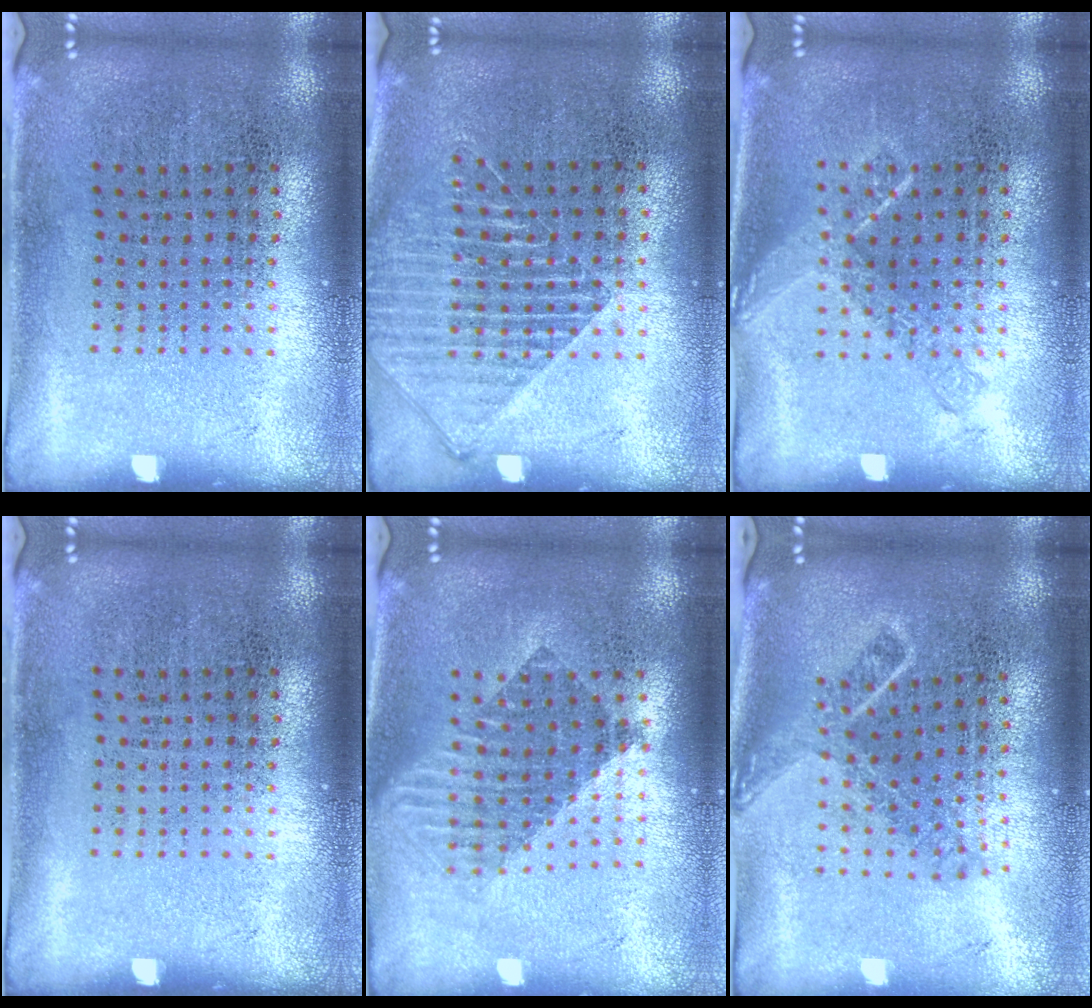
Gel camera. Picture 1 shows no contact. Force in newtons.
{"total": 1.5, "press": 1.4, "slide": 0.7}
{"total": 1.1, "press": 1.0, "slide": 0.2}
{"total": 0.0}
{"total": 1.7, "press": 1.4, "slide": 0.9}
{"total": 1.5, "press": 1.2, "slide": 1.0}